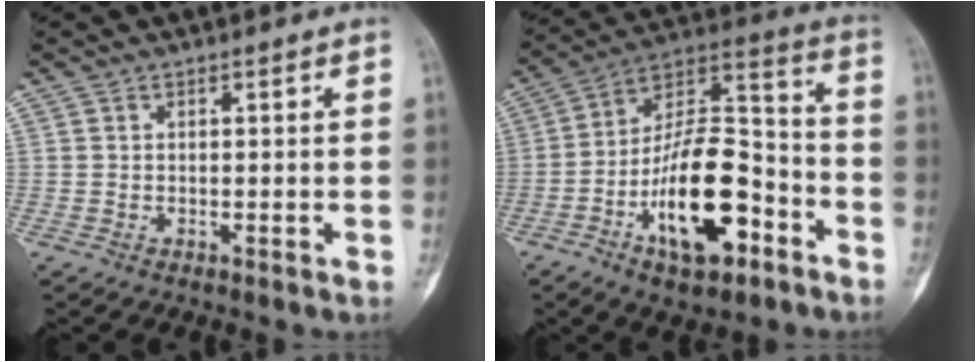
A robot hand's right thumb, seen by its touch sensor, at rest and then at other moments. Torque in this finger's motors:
{"motor_torque": [0.43, 0.62, 1.76, -1.01, 0.17]}